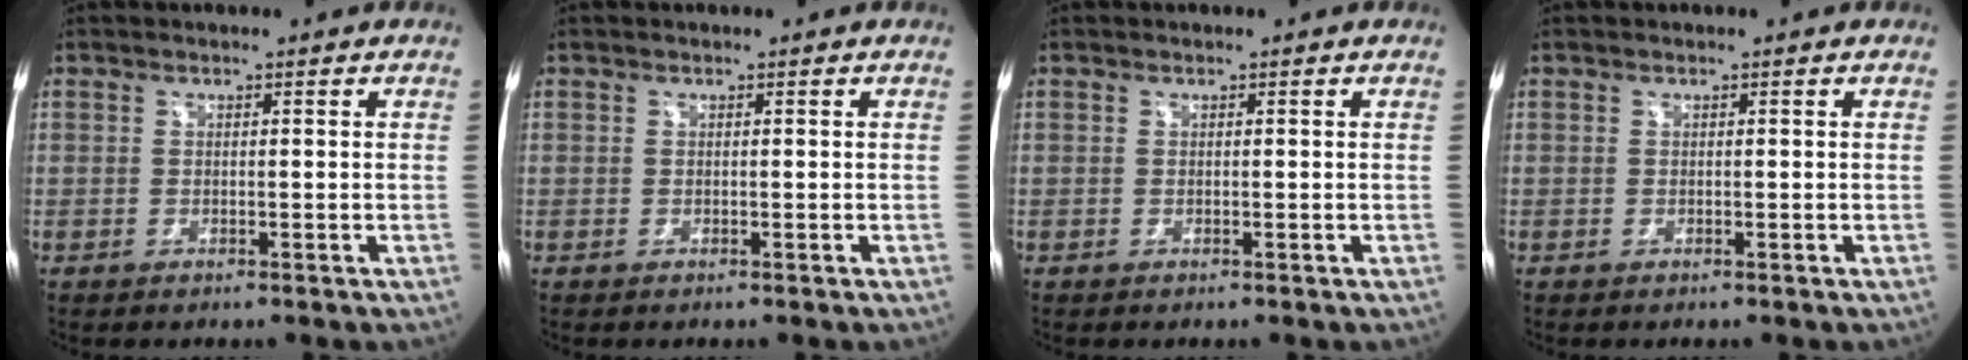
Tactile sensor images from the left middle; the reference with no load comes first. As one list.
[{"total": 0.0}, {"total": 0.0}, {"total": 0.0}]